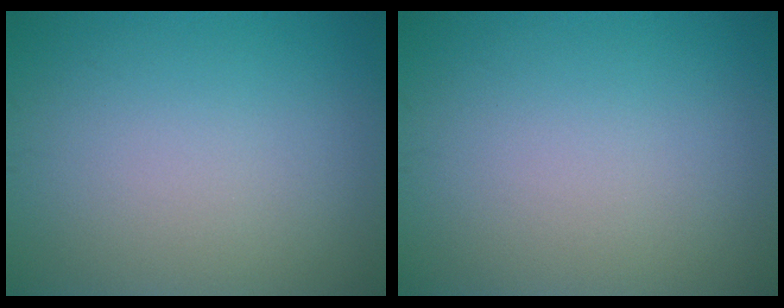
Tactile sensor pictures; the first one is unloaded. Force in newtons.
{"total": 0.0}